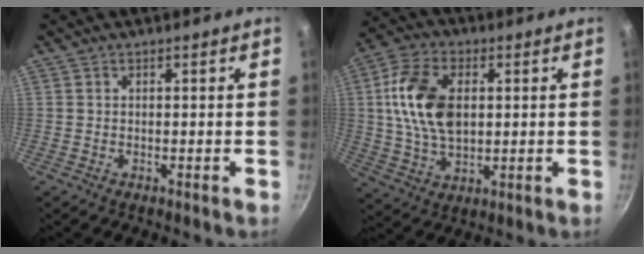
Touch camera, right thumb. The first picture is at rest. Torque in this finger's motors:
{"motor_torque": [1.03, 3.17, 1.71, -0.31, 0.21]}